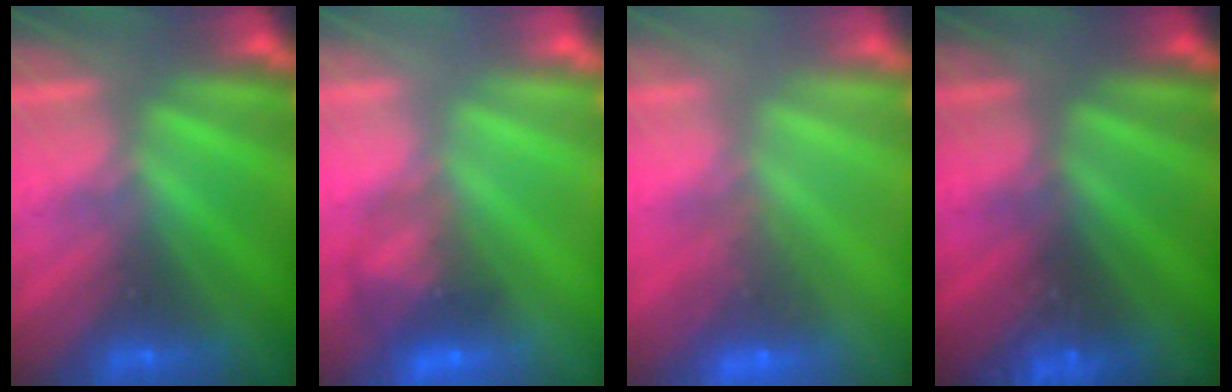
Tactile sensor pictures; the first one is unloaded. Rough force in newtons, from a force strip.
{"total": 9.1}
{"total": 7.6}
{"total": 2.9}